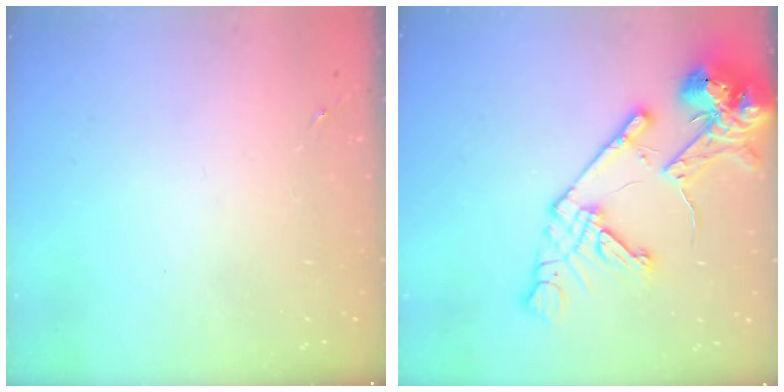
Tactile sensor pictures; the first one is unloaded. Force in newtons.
{"total": 18.1, "press": 17.9, "slide": 2.8}